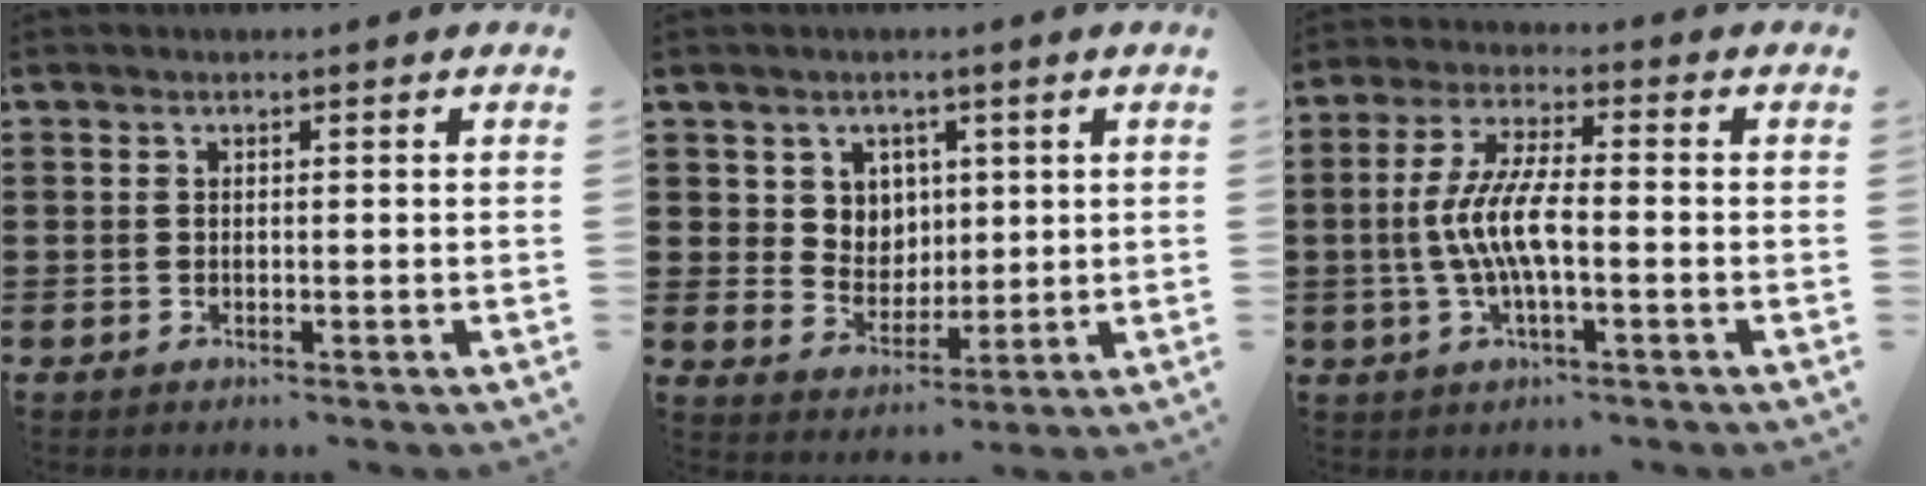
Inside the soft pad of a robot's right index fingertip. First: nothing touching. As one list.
[{"total": 5.0, "force": [2.4, 4.4, 0.4], "torque": [-0.027, 0.002, 0.042]}, {"total": 7.8, "force": [-1.5, 1.9, 7.5], "torque": [-0.163, -0.011, -0.035]}]